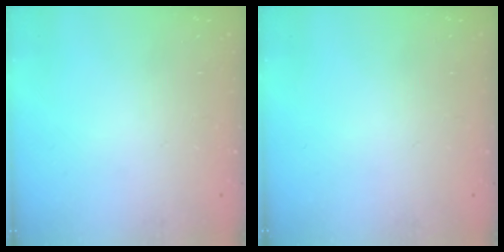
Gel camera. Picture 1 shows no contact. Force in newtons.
{"total": 0.0}